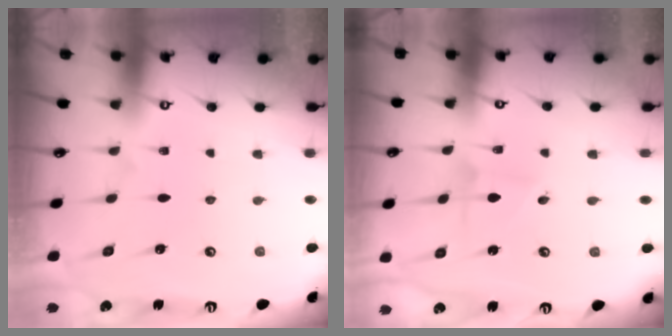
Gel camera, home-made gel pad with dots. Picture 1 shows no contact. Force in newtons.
{"total": 2.2, "press": 2.2, "slide": 0.1}